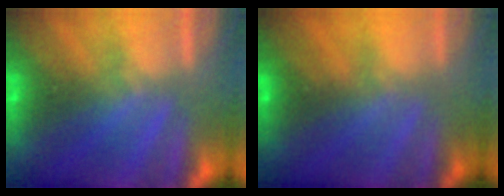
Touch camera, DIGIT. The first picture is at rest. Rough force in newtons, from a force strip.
{"total": 4.8}